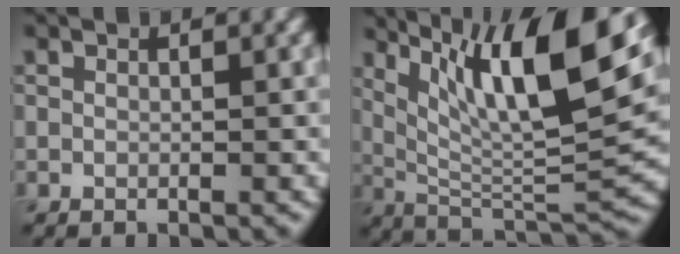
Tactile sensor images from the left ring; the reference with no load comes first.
{"total": 13.1, "force": [5.7, 3.2, 11.3], "torque": [-0.182, 0.002, 0.104]}